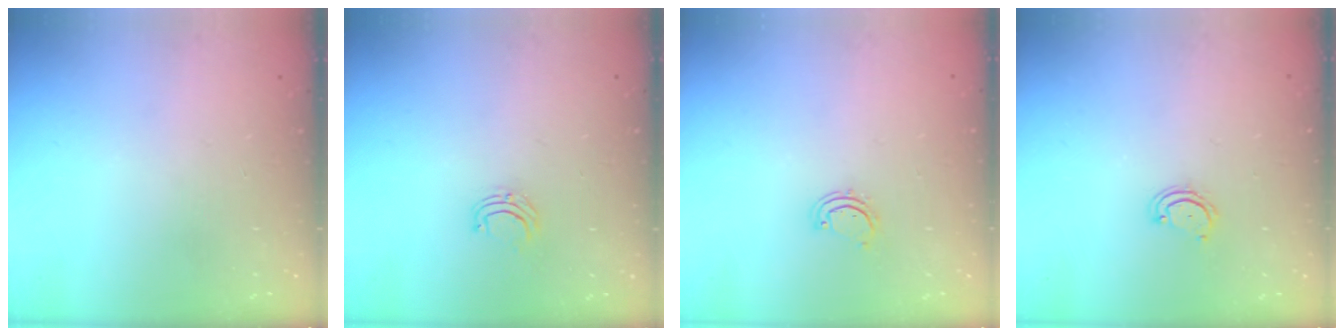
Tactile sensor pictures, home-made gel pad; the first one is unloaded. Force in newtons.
{"total": 4.1, "press": 4.1, "slide": 0.3}
{"total": 2.5, "press": 2.5, "slide": 0.3}
{"total": 3.5, "press": 3.5, "slide": 0.3}